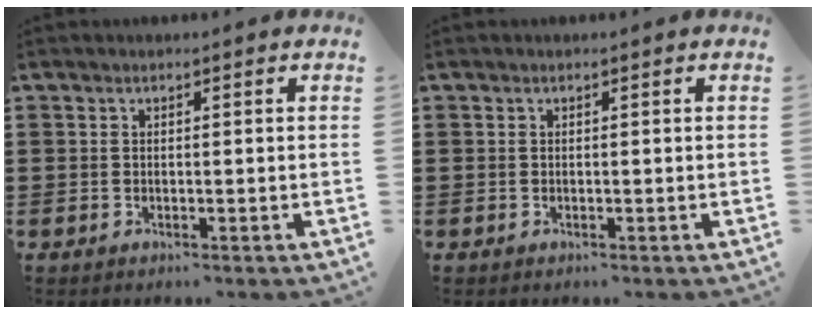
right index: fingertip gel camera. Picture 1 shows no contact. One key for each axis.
{"total": 0.0}